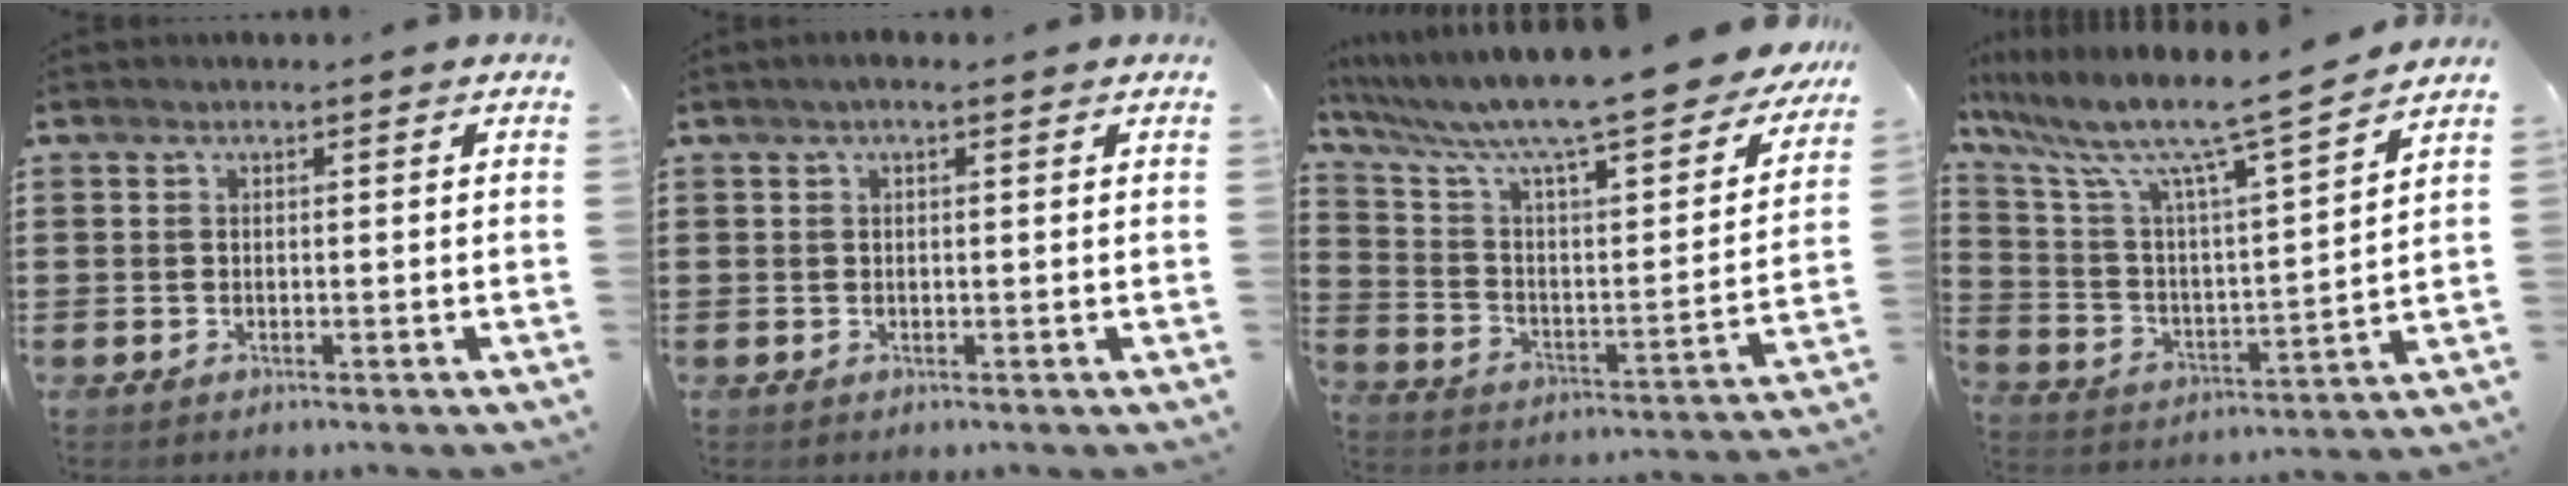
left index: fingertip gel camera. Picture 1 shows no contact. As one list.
[{"total": 1.3, "force": [0.5, 0.2, 1.2], "torque": [-0.022, 0.002, 0.009]}, {"total": 11.7, "force": [9.8, 0.8, 6.4], "torque": [-0.154, -0.075, 0.160]}, {"total": 9.4, "force": [7.8, 0.5, 5.2], "torque": [-0.136, -0.059, 0.121]}]